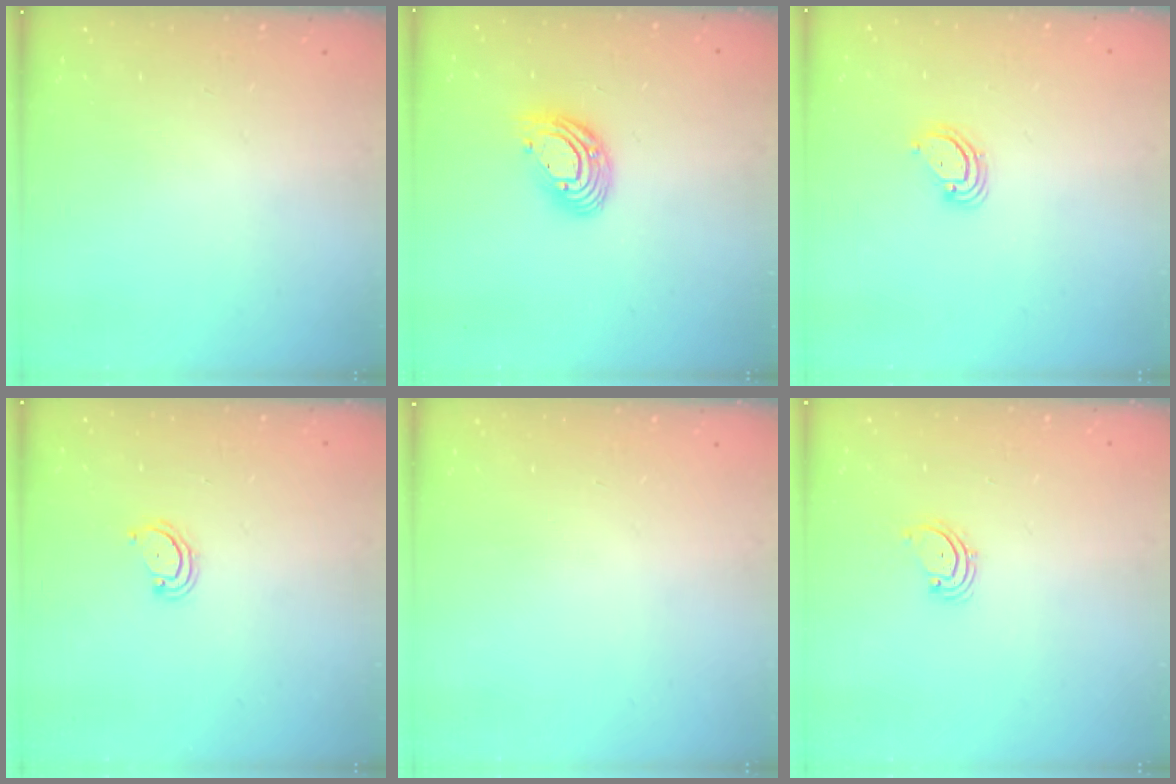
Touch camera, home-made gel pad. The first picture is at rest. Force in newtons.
{"total": 12.1, "press": 12.0, "slide": 1.2}
{"total": 3.2, "press": 3.2, "slide": 0.2}
{"total": 3.1, "press": 3.0, "slide": 0.4}
{"total": 0.0}
{"total": 2.1, "press": 2.1, "slide": 0.3}